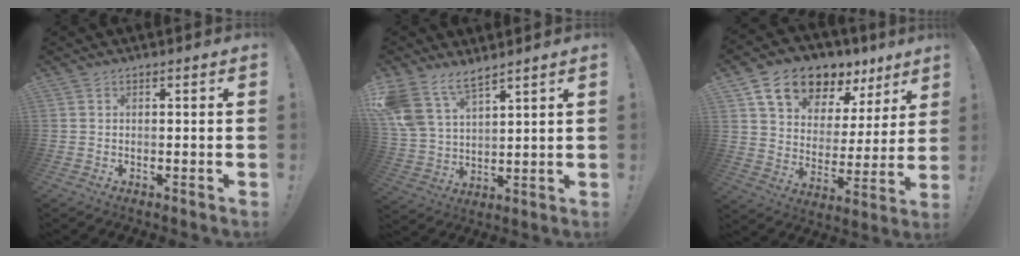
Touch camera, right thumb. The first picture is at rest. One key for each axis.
{"total": 11.0, "fx": 8.4, "fy": 4.9, "fz": 5.0, "tx": -0.112, "ty": -0.050, "tz": 0.167}
{"total": 14.2, "fx": 10.3, "fy": 7.7, "fz": 6.1, "tx": -0.104, "ty": -0.070, "tz": 0.191}